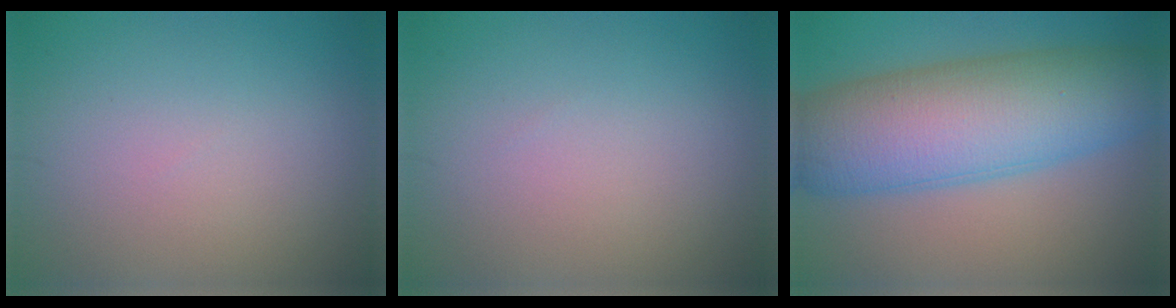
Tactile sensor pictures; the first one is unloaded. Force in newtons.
{"total": 0.0}
{"total": 11.3, "press": 11.3, "slide": 0.2}